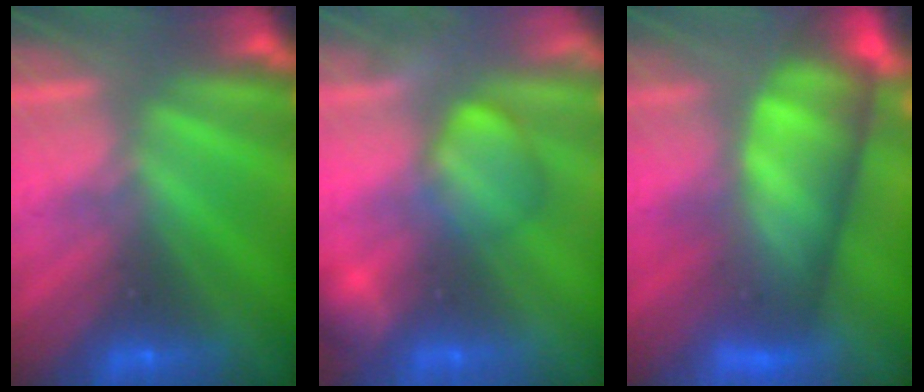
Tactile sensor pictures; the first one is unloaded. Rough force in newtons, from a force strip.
{"total": 2.4}
{"total": 9.6}